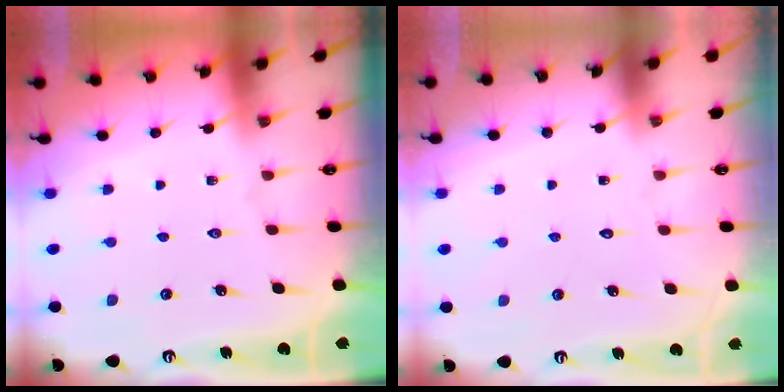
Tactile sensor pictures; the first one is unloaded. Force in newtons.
{"total": 1.6, "press": 1.6, "slide": 0.1}